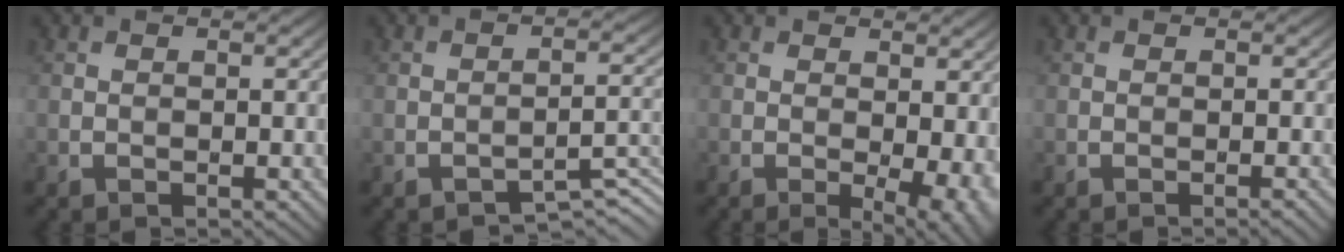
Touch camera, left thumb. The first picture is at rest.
{"total": 3.6, "force": [-3.1, 0.5, 1.7], "torque": [-0.020, 0.012, -0.046]}
{"total": 5.1, "force": [-0.7, 2.2, 4.5], "torque": [-0.060, -0.006, -0.006]}
{"total": 0.9, "force": [-0.5, 0.0, 0.7], "torque": [-0.008, 0.002, -0.014]}